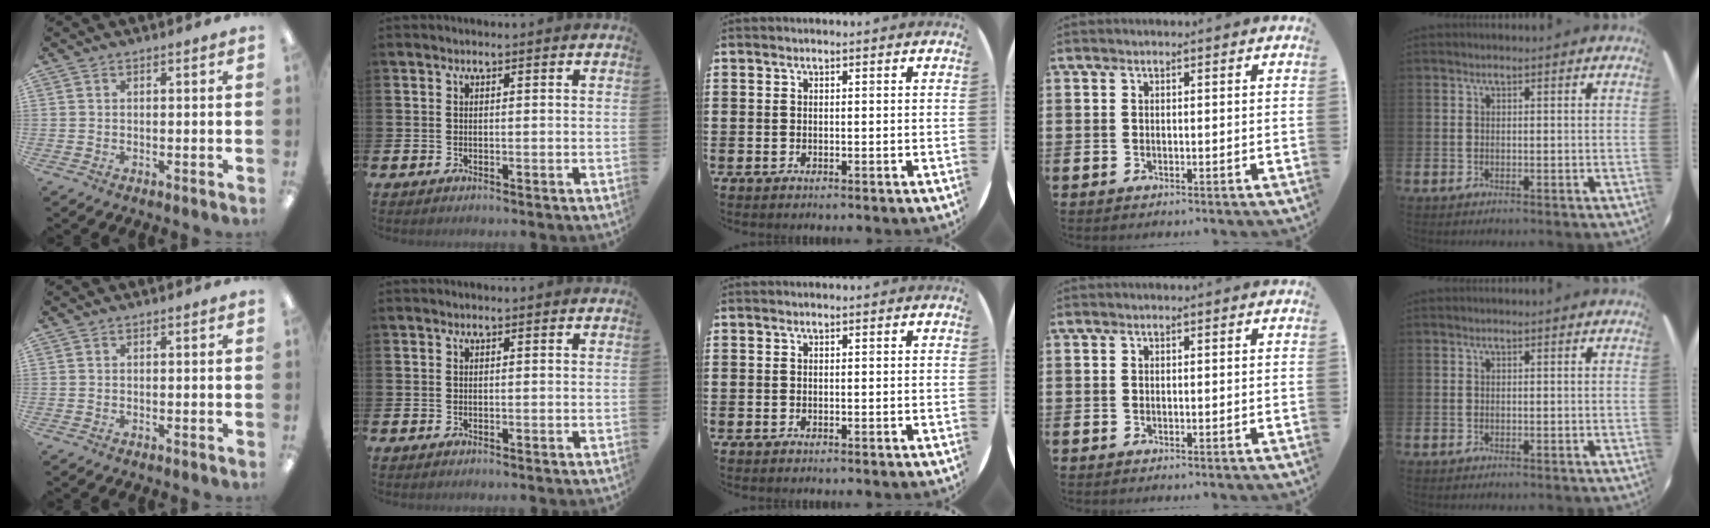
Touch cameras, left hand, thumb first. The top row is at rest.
{}